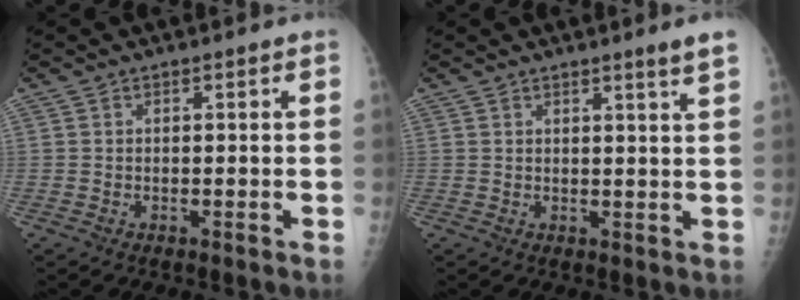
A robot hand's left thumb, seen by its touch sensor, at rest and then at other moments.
{"total": 2.9, "force": [2.1, -0.8, 1.8], "torque": [-0.023, -0.020, 0.031]}